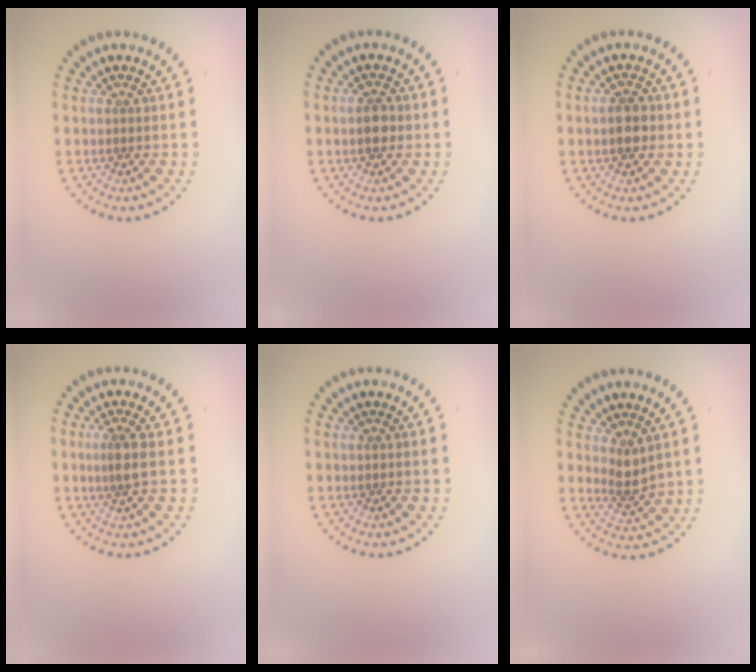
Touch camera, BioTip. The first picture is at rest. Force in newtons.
{"total": 2.0, "press": 2.0, "slide": 0.2}
{"total": 2.3, "press": 2.3, "slide": 0.1}
{"total": 2.1, "press": 1.7, "slide": 1.3}
{"total": 0.0}
{"total": 2.0, "press": 1.6, "slide": 1.2}